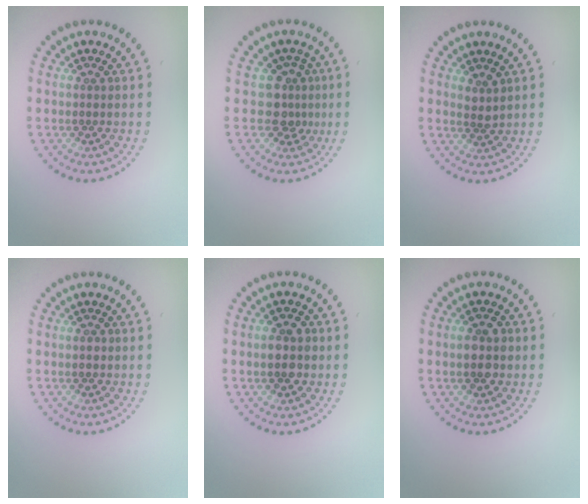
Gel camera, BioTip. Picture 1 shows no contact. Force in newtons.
{"total": 2.6, "press": 1.9, "slide": 1.8}
{"total": 1.4, "press": 1.2, "slide": 0.7}
{"total": 0.9, "press": 0.9, "slide": 0.0}
{"total": 2.7, "press": 2.6, "slide": 0.3}
{"total": 2.9, "press": 2.9, "slide": 0.1}